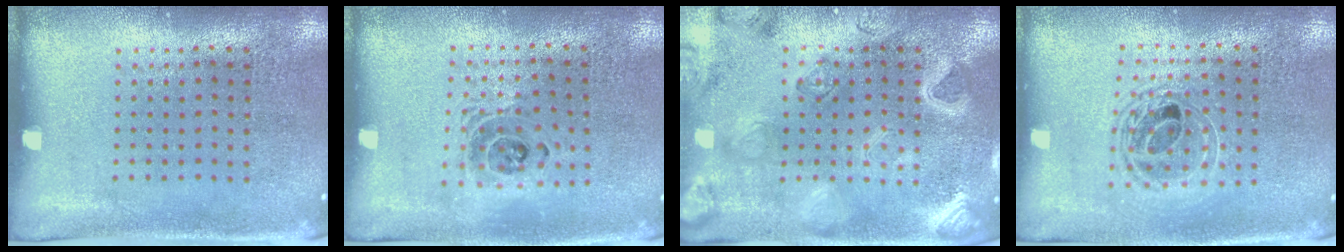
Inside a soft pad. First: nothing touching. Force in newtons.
{"total": 1.4, "press": 1.2, "slide": 0.7}
{"total": 3.1, "press": 3.0, "slide": 0.7}
{"total": 1.7, "press": 1.4, "slide": 1.0}